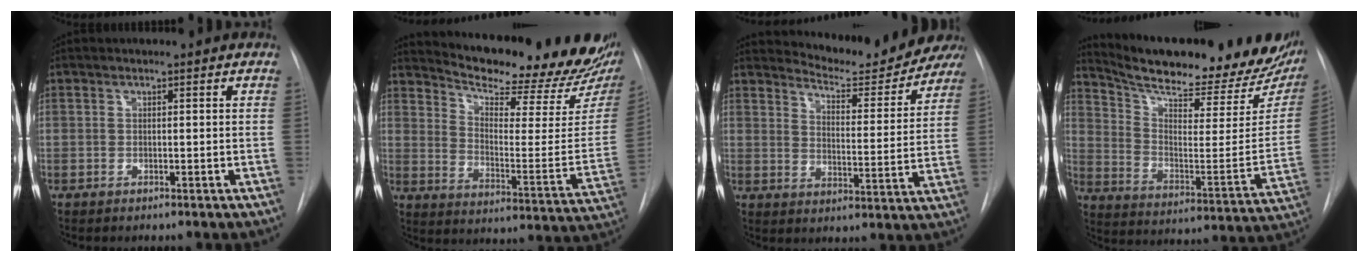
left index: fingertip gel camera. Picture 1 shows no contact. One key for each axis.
{"total": 23.0, "fx": 20.5, "fy": 3.9, "fz": 9.6, "tx": -0.144, "ty": -0.092, "tz": 0.263}
{"total": 12.1, "fx": 12.0, "fy": 1.1, "fz": 1.6, "tx": -0.023, "ty": -0.048, "tz": 0.151}
{"total": 27.4, "fx": 23.2, "fy": 6.5, "fz": 13.0, "tx": -0.206, "ty": -0.064, "tz": 0.308}